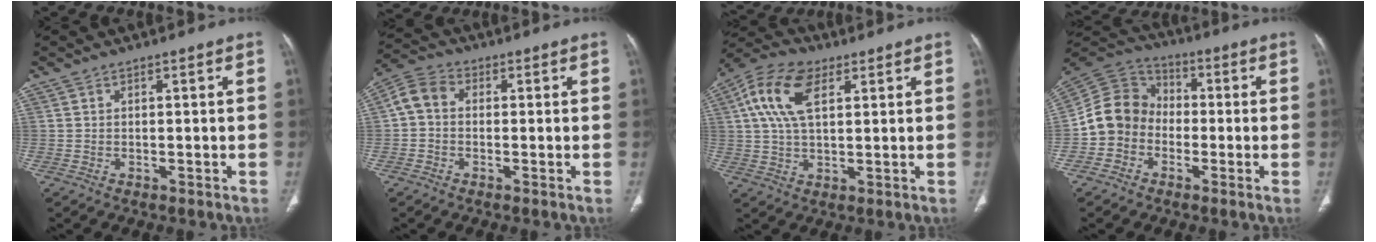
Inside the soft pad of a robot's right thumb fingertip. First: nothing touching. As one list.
[{"total": 5.5, "force": [0.1, 4.3, 3.6], "torque": [-0.062, 0.018, -0.011]}, {"total": 11.7, "force": [4.0, 6.3, 9.0], "torque": [-0.182, 0.010, 0.069]}, {"total": 10.5, "force": [-2.5, 9.4, 4.1], "torque": [-0.062, 0.042, -0.060]}]